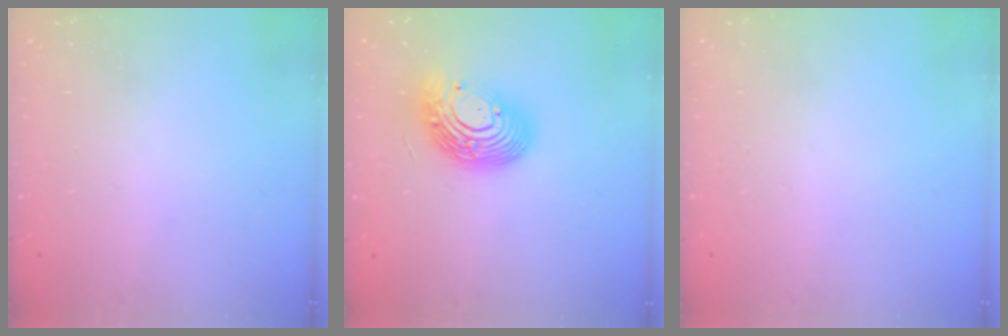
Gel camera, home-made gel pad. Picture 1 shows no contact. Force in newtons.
{"total": 15.1, "press": 15.1, "slide": 1.4}
{"total": 0.0}